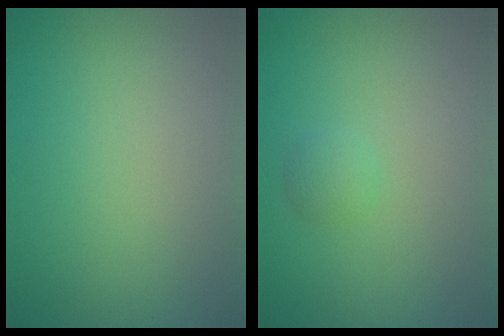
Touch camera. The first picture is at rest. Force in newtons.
{"total": 1.1, "press": 1.1, "slide": 0.0}